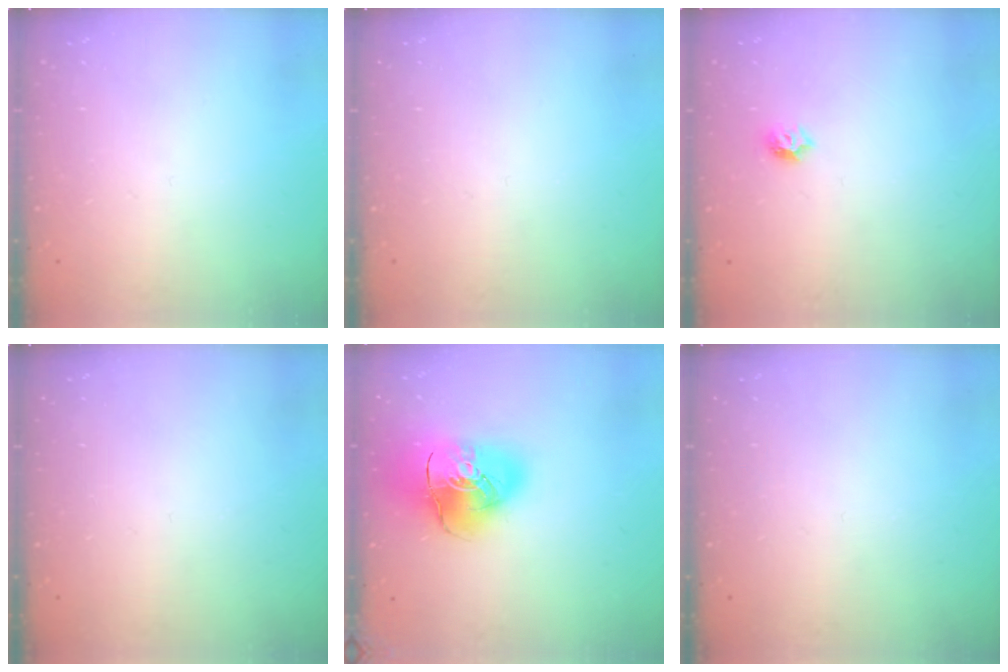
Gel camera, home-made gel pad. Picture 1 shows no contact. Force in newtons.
{"total": 0.0}
{"total": 4.7, "press": 4.7, "slide": 0.7}
{"total": 0.0}
{"total": 18.1, "press": 17.9, "slide": 2.7}
{"total": 0.0}